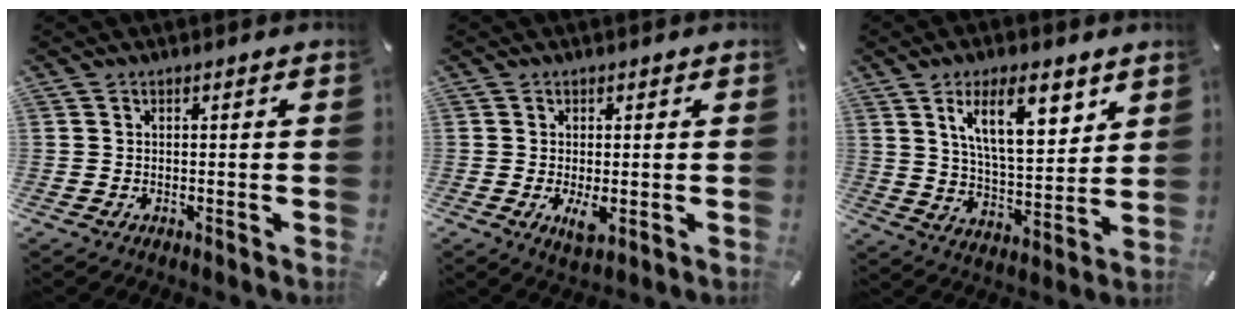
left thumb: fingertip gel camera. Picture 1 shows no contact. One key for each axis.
{"total": 4.2, "fx": -0.5, "fy": 2.0, "fz": 3.7, "tx": -0.073, "ty": -0.009, "tz": -0.012}
{"total": 15.3, "fx": 8.1, "fy": 6.7, "fz": 11.1, "tx": -0.185, "ty": -0.019, "tz": 0.139}